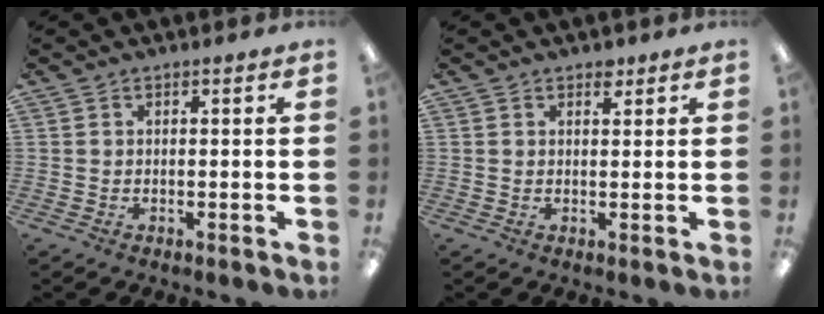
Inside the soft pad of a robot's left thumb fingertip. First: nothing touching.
{"total": 2.2, "force": [1.6, 1.1, 1.1], "torque": [0.000, -0.009, 0.023]}